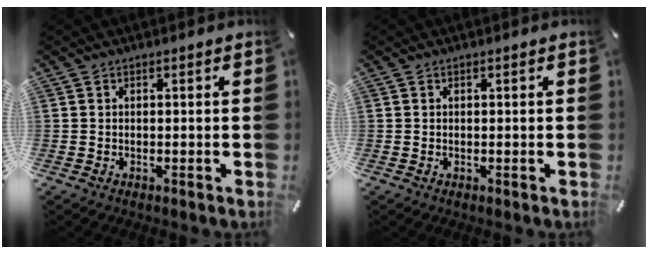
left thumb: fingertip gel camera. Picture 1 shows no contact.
{"total": 0.0}